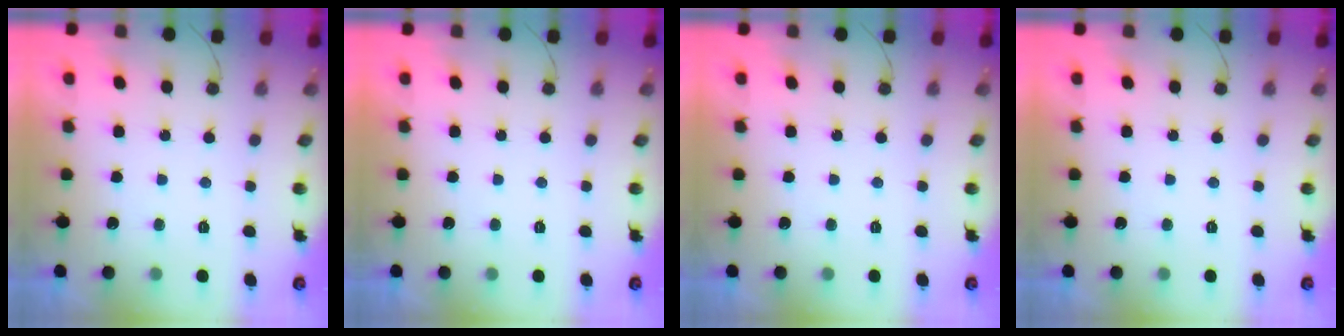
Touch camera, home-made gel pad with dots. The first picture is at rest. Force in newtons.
{"total": 0.0}
{"total": 0.0}
{"total": 0.0}